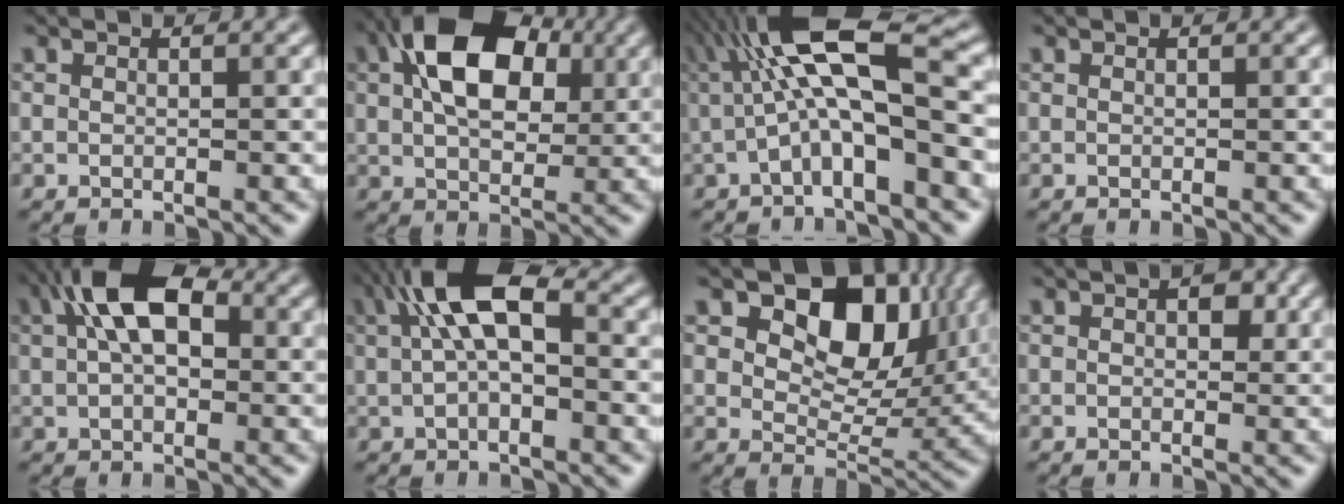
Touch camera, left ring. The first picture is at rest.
{"total": 10.4, "force": [2.8, 6.3, 7.8], "torque": [-0.135, 0.025, 0.041]}
{"total": 9.0, "force": [1.0, 2.9, 8.5], "torque": [-0.151, 0.015, 0.014]}
{"total": 0.0}
{"total": 7.6, "force": [2.1, 4.2, 6.0], "torque": [-0.106, 0.025, 0.024]}
{"total": 6.6, "force": [1.3, 2.9, 5.9], "torque": [-0.107, 0.023, 0.015]}
{"total": 9.9, "force": [4.1, 6.1, 6.6], "torque": [-0.106, 0.006, 0.068]}
{"total": 2.3, "force": [0.7, 1.4, 1.7], "torque": [-0.012, 0.006, 0.012]}